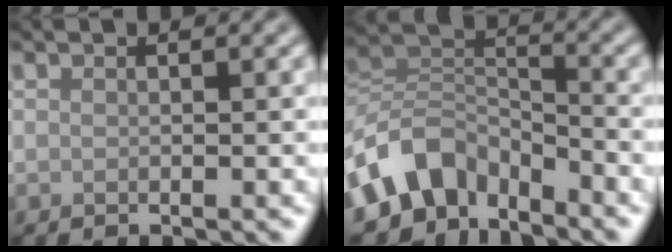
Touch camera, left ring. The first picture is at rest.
{"total": 6.7, "force": [-4.9, 3.9, 2.5], "torque": [-0.026, -0.003, -0.105]}